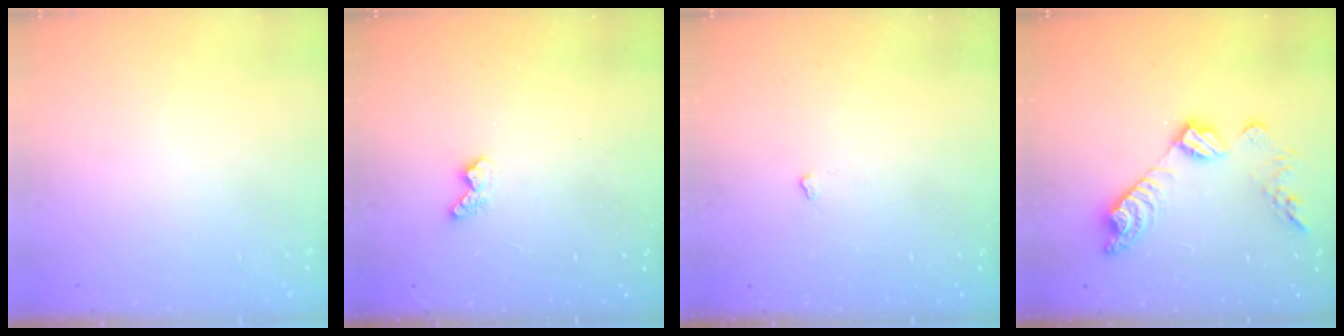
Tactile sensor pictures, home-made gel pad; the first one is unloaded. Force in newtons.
{"total": 3.4, "press": 3.4, "slide": 0.6}
{"total": 1.8, "press": 1.8, "slide": 0.4}
{"total": 13.4, "press": 13.4, "slide": 0.8}